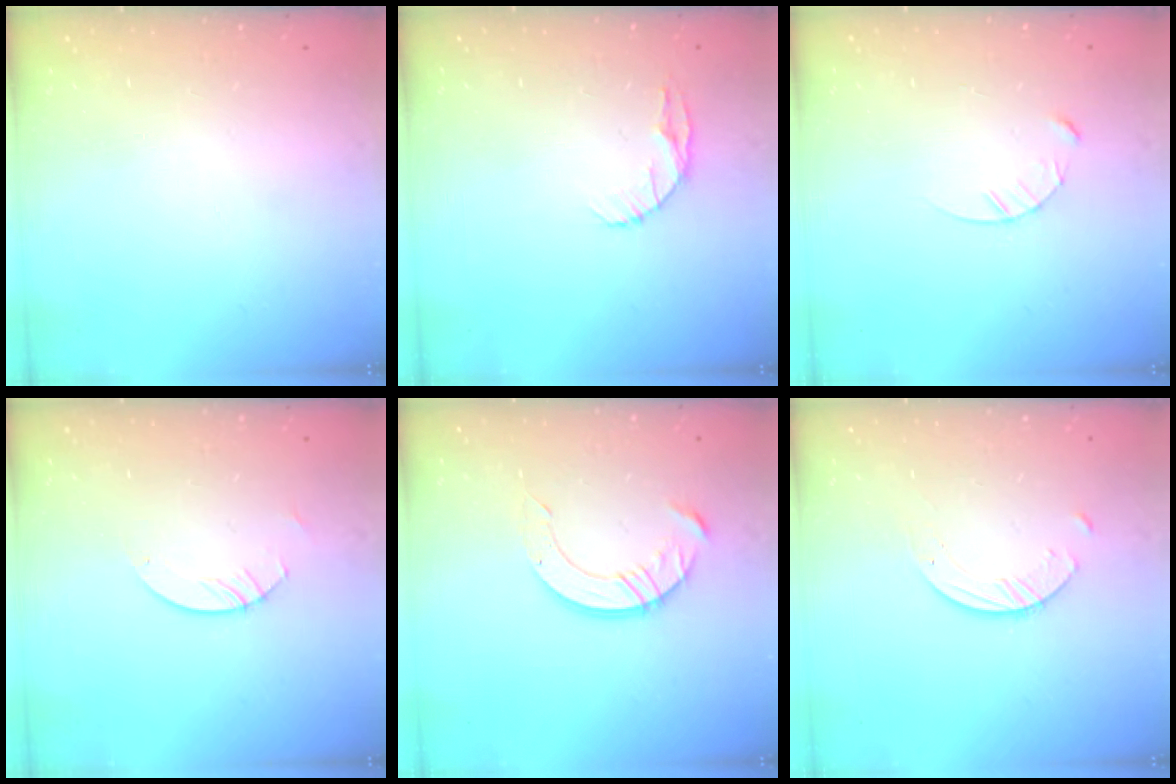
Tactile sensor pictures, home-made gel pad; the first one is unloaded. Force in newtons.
{"total": 5.8, "press": 5.7, "slide": 0.8}
{"total": 3.4, "press": 3.4, "slide": 0.3}
{"total": 3.0, "press": 3.0, "slide": 0.3}
{"total": 10.5, "press": 10.5, "slide": 0.9}
{"total": 3.8, "press": 3.8, "slide": 0.4}